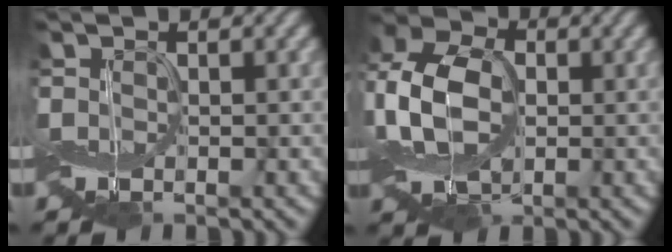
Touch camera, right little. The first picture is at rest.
{"total": 8.8, "force": [-0.6, 6.1, 6.3], "torque": [-0.159, 0.010, -0.023]}